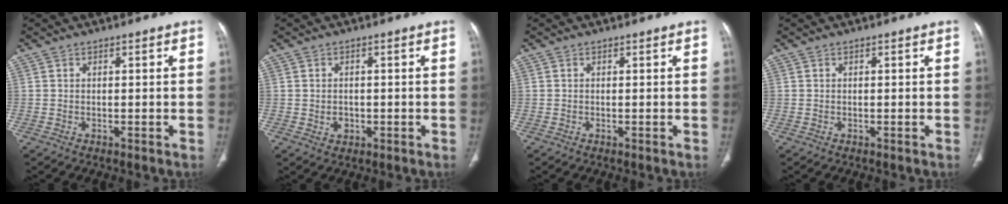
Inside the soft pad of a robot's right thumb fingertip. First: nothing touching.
{"total": 2.2, "force": [-0.4, 1.8, 1.1], "torque": [-0.008, 0.003, -0.001]}
{"total": 0.0}
{"total": 0.0}